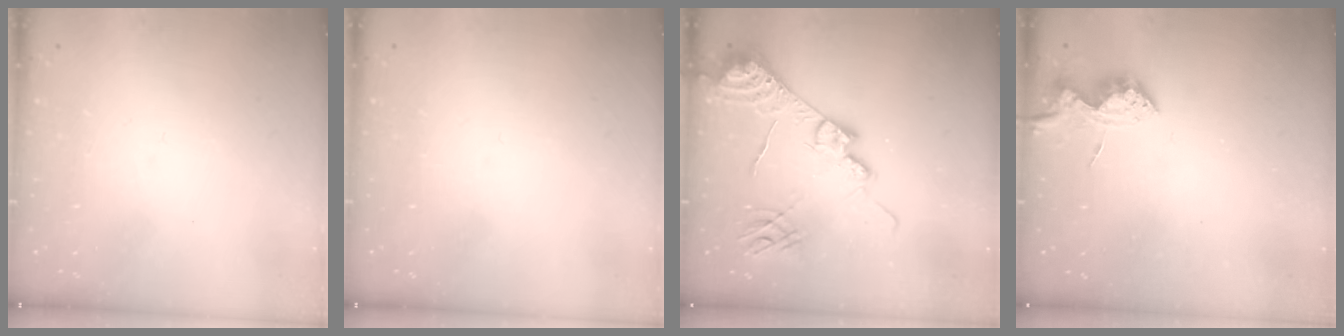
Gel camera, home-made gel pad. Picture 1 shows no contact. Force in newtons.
{"total": 0.0}
{"total": 18.3, "press": 18.2, "slide": 2.0}
{"total": 8.7, "press": 8.7, "slide": 0.1}